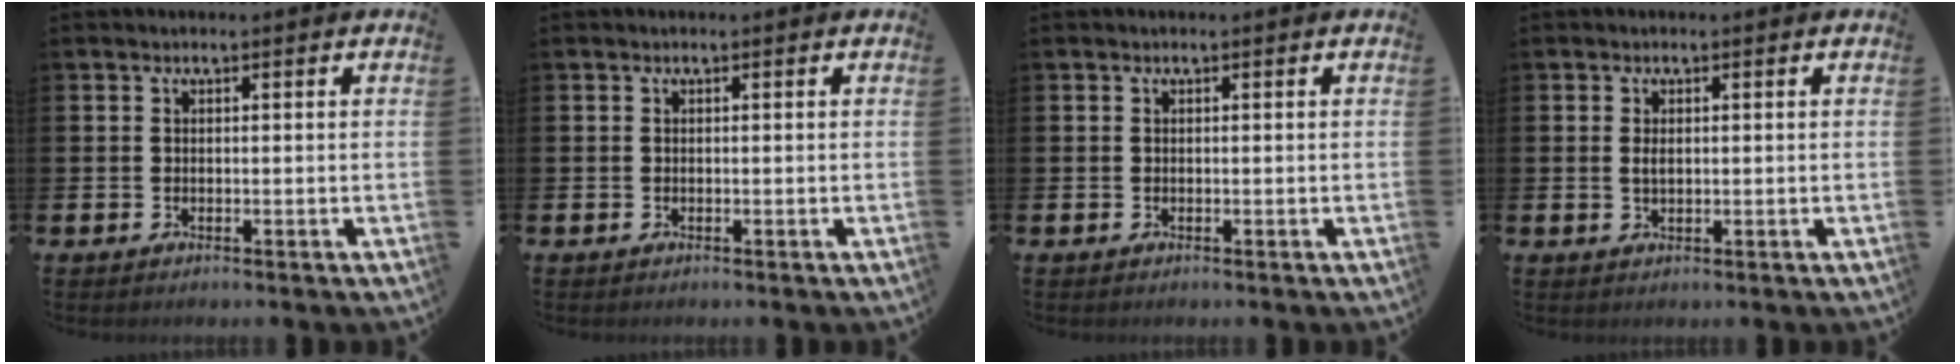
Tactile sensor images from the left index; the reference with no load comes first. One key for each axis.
{"total": 0.0}
{"total": 0.0}
{"total": 1.3, "fx": 0.3, "fy": 0.7, "fz": 1.0, "tx": -0.009, "ty": 0.001, "tz": 0.002}